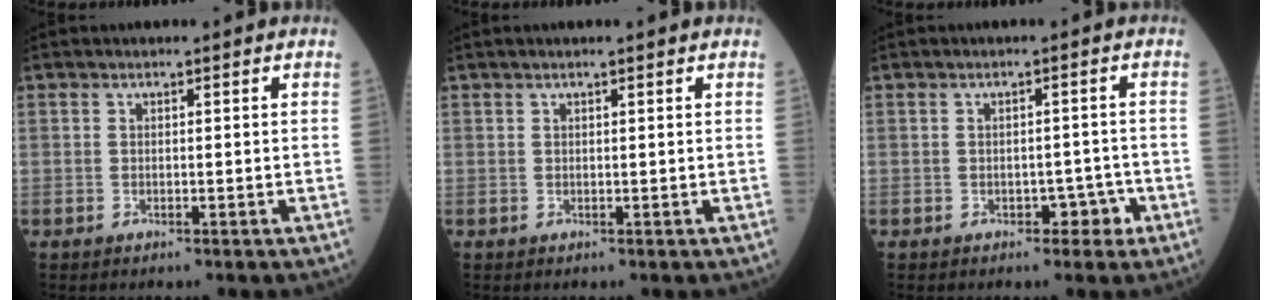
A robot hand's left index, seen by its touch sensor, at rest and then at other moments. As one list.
[{"total": 2.0, "force": [1.6, -0.1, 1.2], "torque": [-0.016, 0.018, 0.026]}, {"total": 2.5, "force": [-1.1, 1.7, 1.4], "torque": [-0.012, 0.008, -0.010]}]